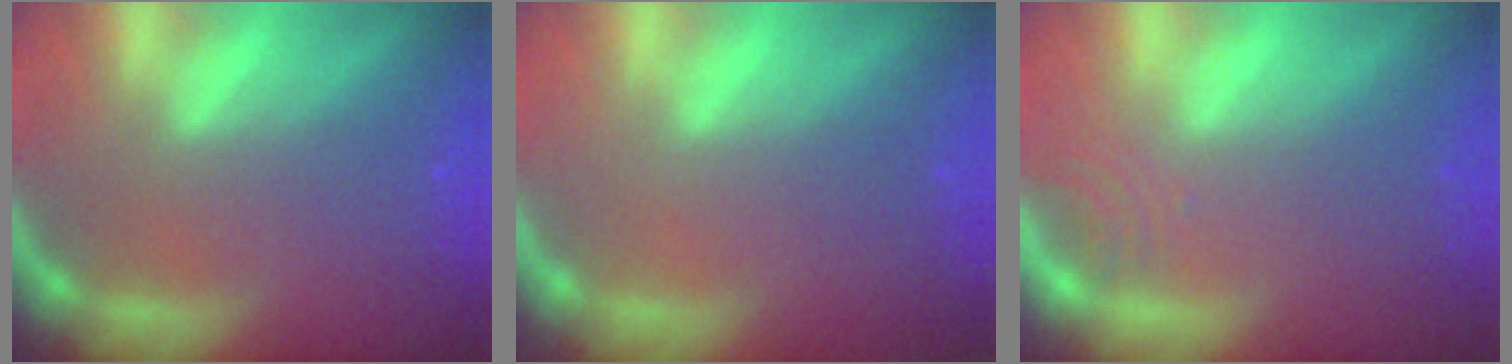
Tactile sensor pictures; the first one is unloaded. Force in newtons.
{"total": 0.0}
{"total": 1.4}